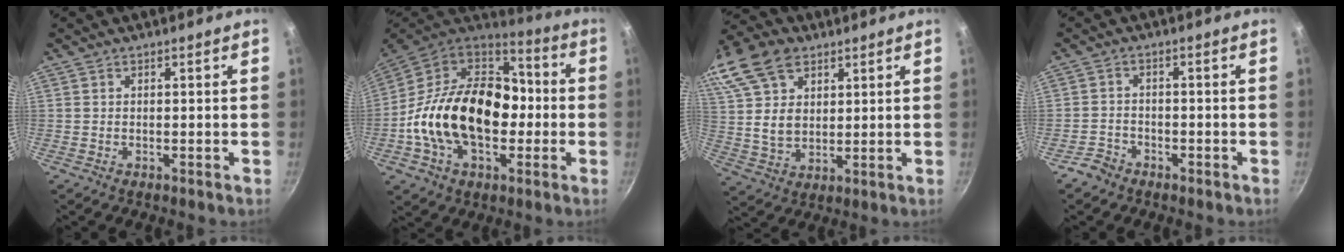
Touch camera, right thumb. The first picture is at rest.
{"total": 26.1, "force": [-3.0, 17.3, 19.2], "torque": [-0.305, 0.052, -0.057]}
{"total": 20.0, "force": [10.5, 13.1, 10.8], "torque": [-0.227, 0.003, 0.200]}
{"total": 3.2, "force": [-2.5, 2.0, 0.6], "torque": [-0.009, 0.030, -0.043]}